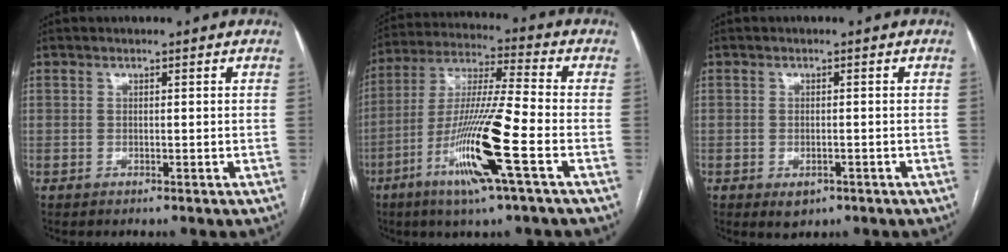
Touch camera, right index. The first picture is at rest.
{"total": 15.6, "force": [-6.2, -0.3, 14.3], "torque": [-0.288, -0.018, -0.119]}
{"total": 2.5, "force": [-1.3, 1.5, 1.6], "torque": [-0.023, -0.002, -0.007]}